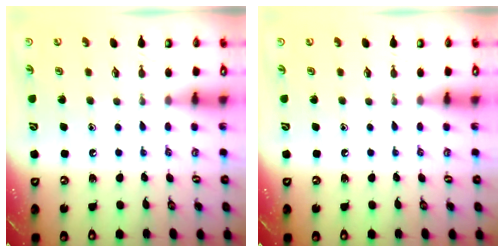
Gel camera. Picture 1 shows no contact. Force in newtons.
{"total": 0.0}